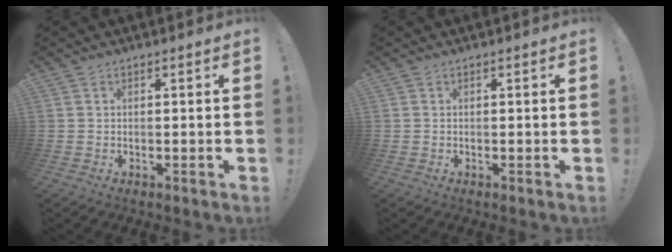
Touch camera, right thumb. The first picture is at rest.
{"total": 0.0}